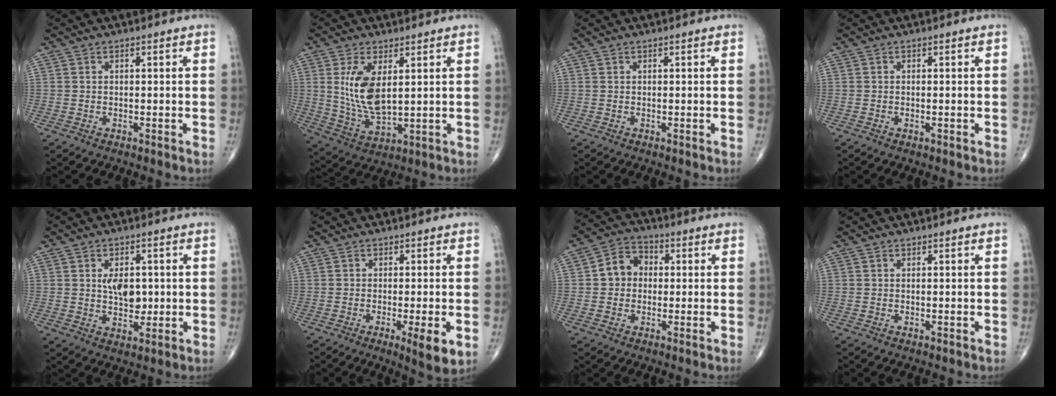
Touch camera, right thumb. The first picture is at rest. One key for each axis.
{"total": 10.6, "fx": 2.5, "fy": 4.9, "fz": 9.0, "tx": -0.175, "ty": -0.022, "tz": 0.061}
{"total": 0.0}
{"total": 0.6, "fx": -0.2, "fy": 0.2, "fz": 0.5, "tx": -0.010, "ty": -0.001, "tz": -0.003}
{"total": 6.4, "fx": 0.6, "fy": 4.0, "fz": 5.0, "tx": -0.062, "ty": -0.006, "tz": 0.014}
{"total": 6.1, "fx": -1.9, "fy": 1.2, "fz": 5.7, "tx": -0.085, "ty": -0.014, "tz": -0.029}
{"total": 6.7, "fx": 0.2, "fy": 5.7, "fz": 3.6, "tx": -0.041, "ty": 0.021, "tz": -0.008}
{"total": 0.0}